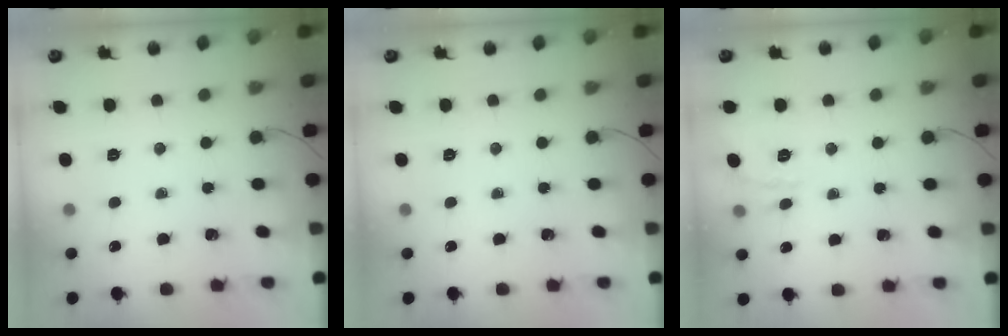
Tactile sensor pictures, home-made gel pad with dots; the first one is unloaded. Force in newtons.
{"total": 0.0}
{"total": 2.9, "press": 2.7, "slide": 1.2}